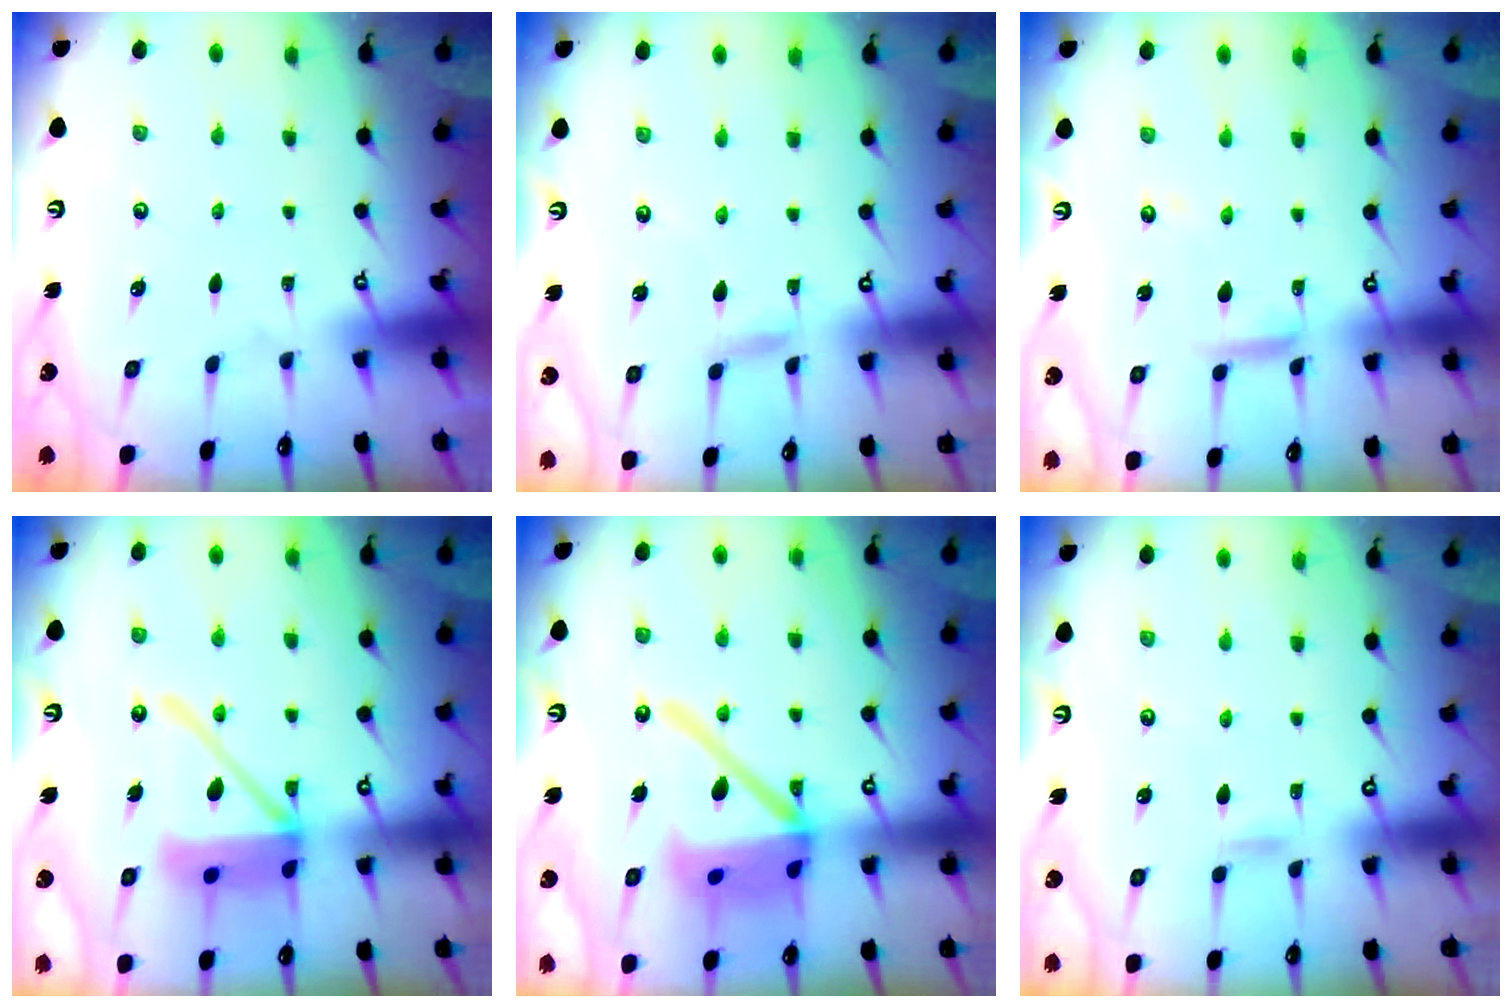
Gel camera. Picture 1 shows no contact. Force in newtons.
{"total": 2.7, "press": 2.7, "slide": 0.2}
{"total": 6.6, "press": 6.6, "slide": 0.5}
{"total": 15.6, "press": 15.5, "slide": 2.0}
{"total": 17.9, "press": 17.7, "slide": 2.2}
{"total": 4.6, "press": 4.6, "slide": 0.5}